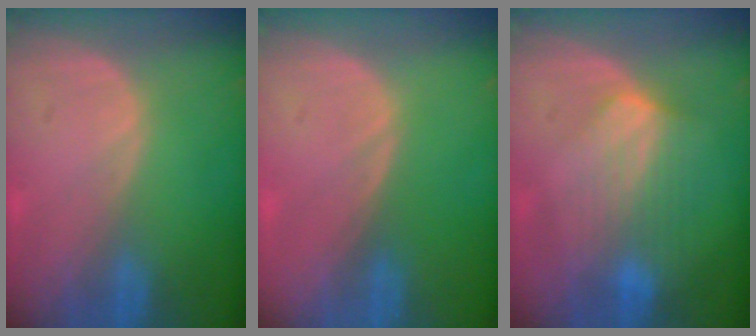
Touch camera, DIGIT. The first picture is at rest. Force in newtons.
{"total": 0.0}
{"total": 7.4, "press": 6.6, "slide": 3.2}